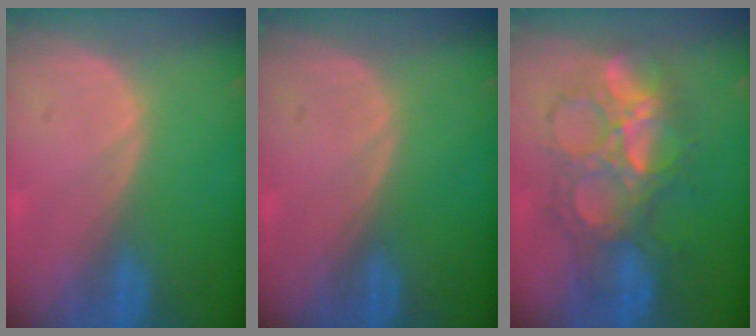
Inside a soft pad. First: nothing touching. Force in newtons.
{"total": 0.0}
{"total": 9.1, "press": 9.1, "slide": 0.6}